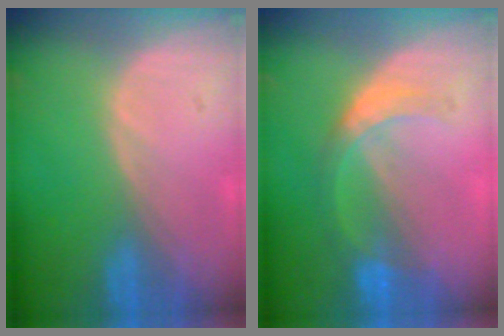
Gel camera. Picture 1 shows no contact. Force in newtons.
{"total": 5.2, "press": 4.8, "slide": 1.9}